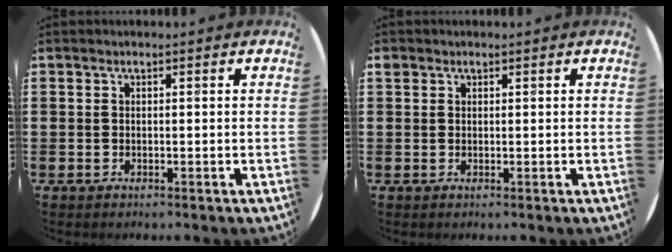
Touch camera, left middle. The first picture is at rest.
{"total": 0.7, "force": [0.5, 0.4, 0.0], "torque": [0.001, 0.003, 0.011]}